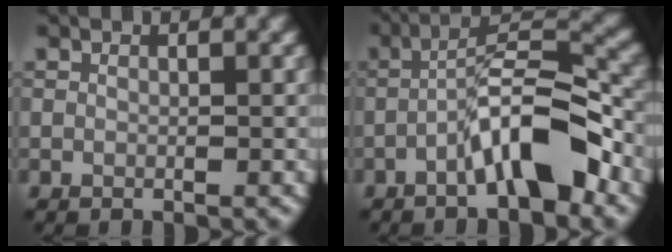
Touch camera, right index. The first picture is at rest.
{"total": 7.5, "force": [-3.2, 2.0, 6.4], "torque": [-0.106, 0.022, -0.061]}